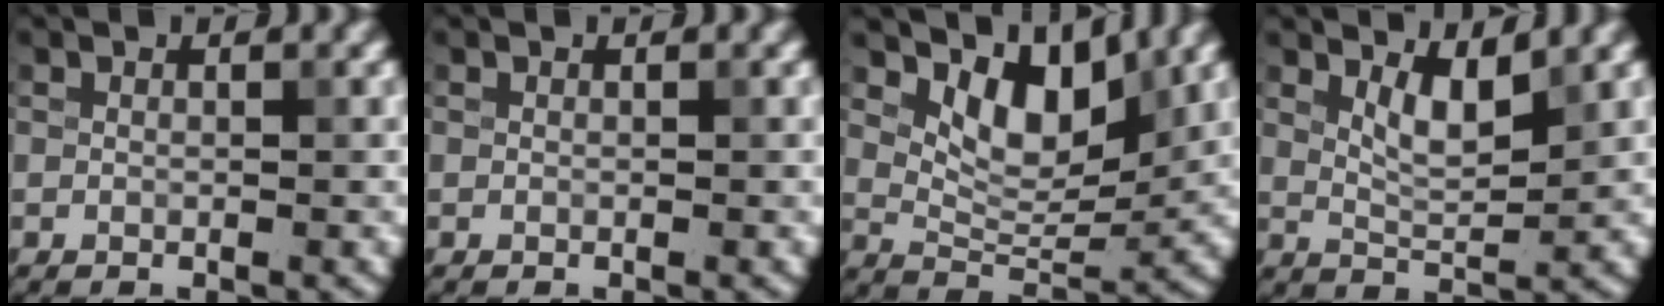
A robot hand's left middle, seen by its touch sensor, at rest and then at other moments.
{"total": 0.0}
{"total": 5.7, "force": [3.1, 2.8, 3.9], "torque": [-0.067, -0.014, 0.048]}
{"total": 2.9, "force": [1.7, 0.8, 2.2], "torque": [-0.041, -0.008, 0.035]}